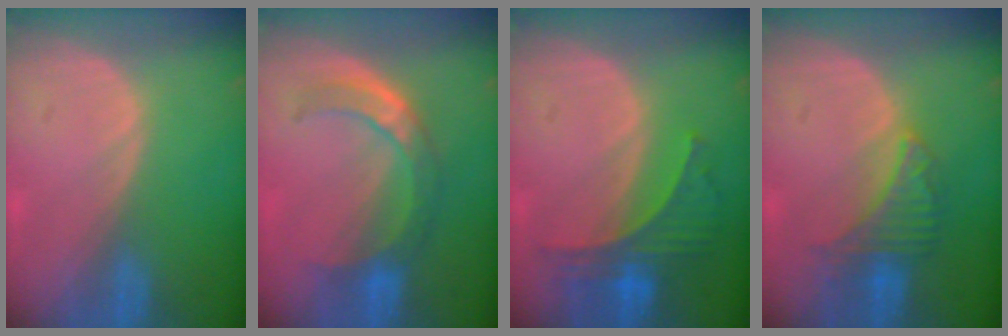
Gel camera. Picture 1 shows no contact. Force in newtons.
{"total": 6.7, "press": 6.4, "slide": 1.9}
{"total": 6.2, "press": 6.0, "slide": 1.4}
{"total": 5.2, "press": 5.2, "slide": 0.4}